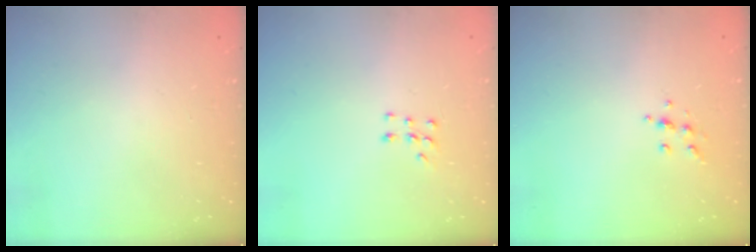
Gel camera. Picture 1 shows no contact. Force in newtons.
{"total": 5.5, "press": 5.5, "slide": 0.9}
{"total": 5.4, "press": 5.3, "slide": 0.6}